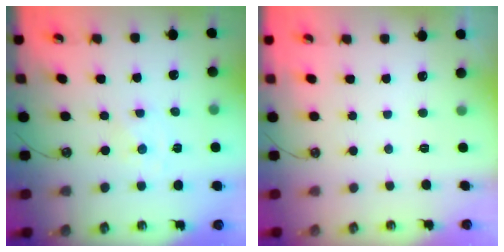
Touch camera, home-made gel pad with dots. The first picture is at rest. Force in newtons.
{"total": 0.0}